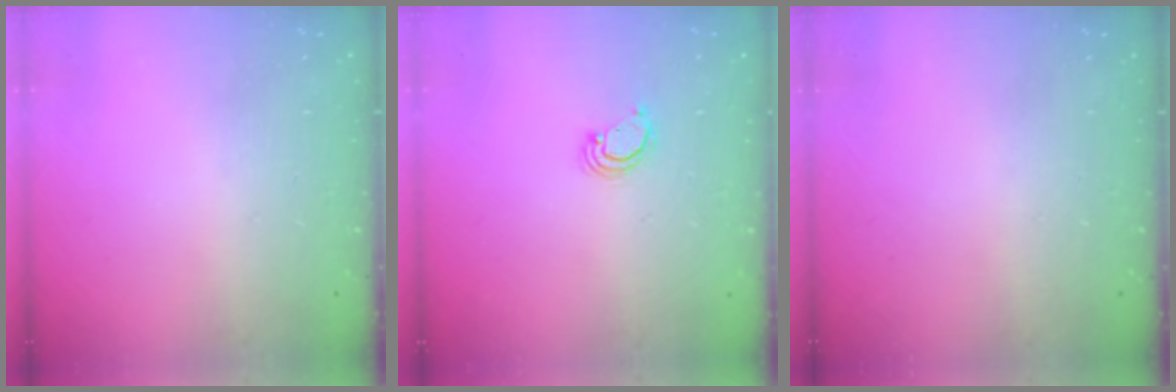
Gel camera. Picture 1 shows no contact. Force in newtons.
{"total": 2.1, "press": 2.1, "slide": 0.1}
{"total": 0.0}